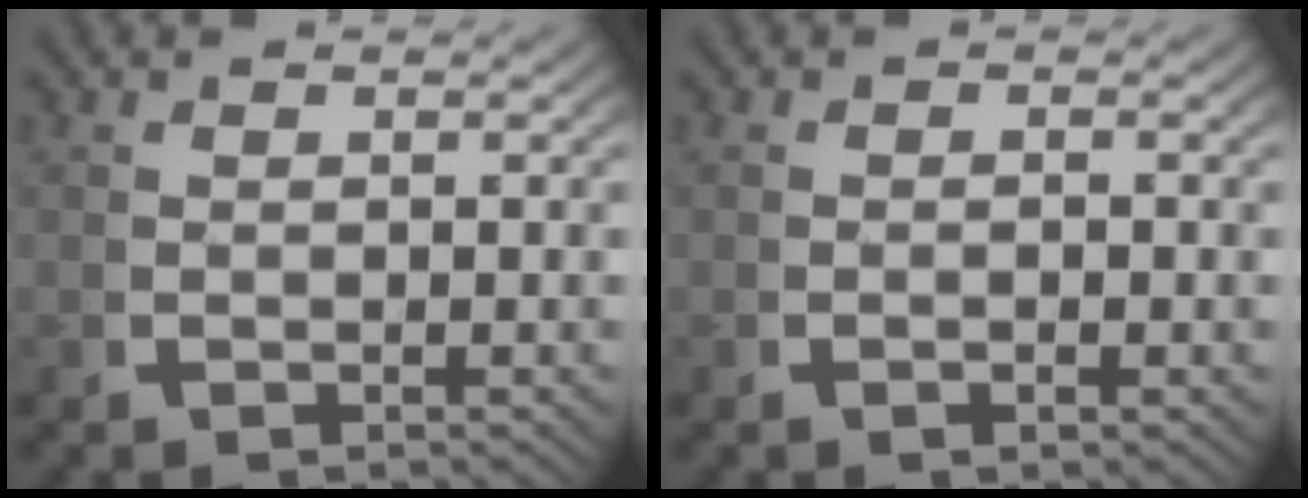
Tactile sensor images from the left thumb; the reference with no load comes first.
{"total": 0.8, "force": [-0.2, 0.3, 0.6], "torque": [-0.011, 0.002, -0.007]}